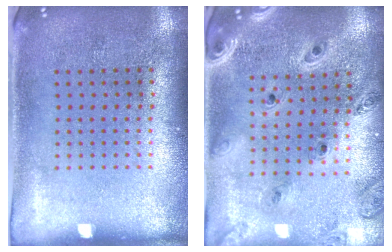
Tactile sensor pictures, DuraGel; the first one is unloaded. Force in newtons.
{"total": 1.4, "press": 1.3, "slide": 0.2}